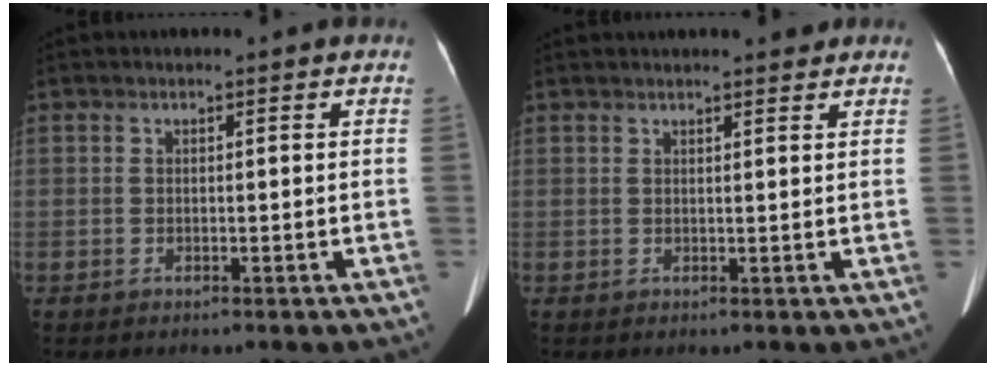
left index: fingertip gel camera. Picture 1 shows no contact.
{"total": 5.2, "force": [4.6, 0.9, 2.3], "torque": [-0.026, 0.020, 0.056]}